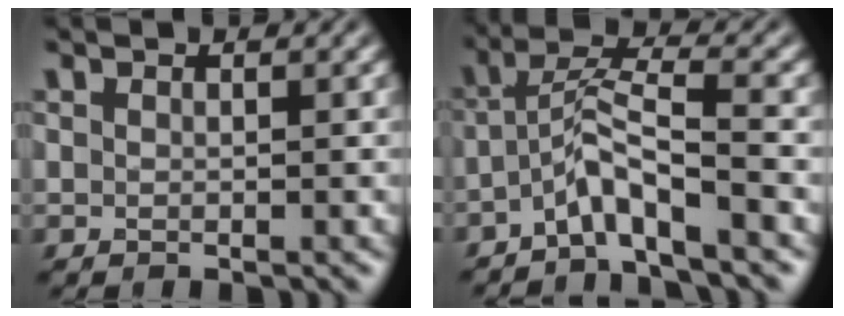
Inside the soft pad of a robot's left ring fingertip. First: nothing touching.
{"total": 4.3, "force": [-2.7, 0.3, 3.3], "torque": [-0.062, 0.013, -0.060]}